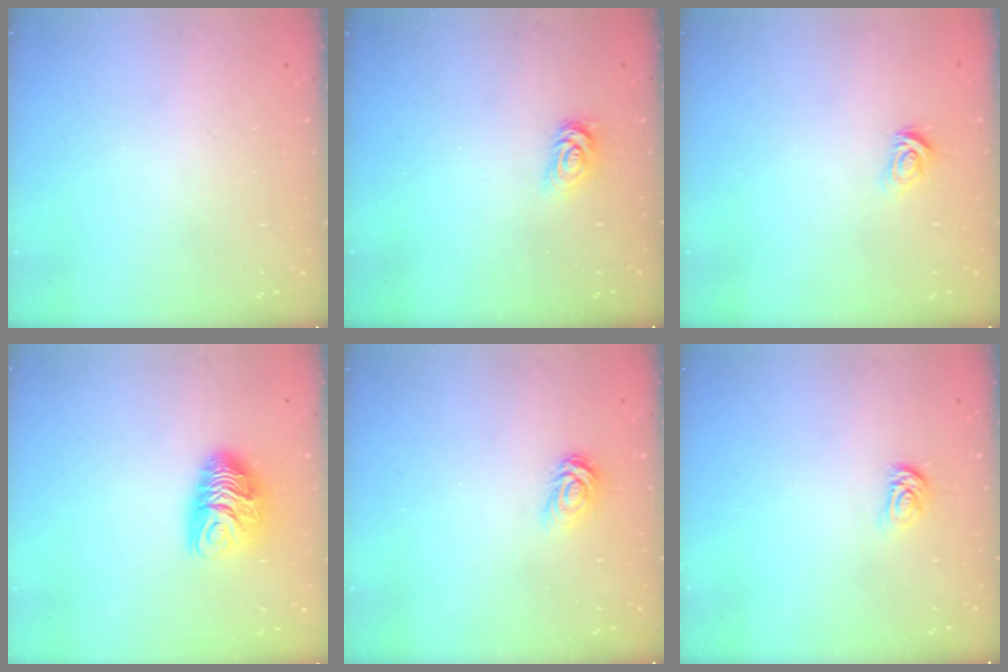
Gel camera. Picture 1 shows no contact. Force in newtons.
{"total": 2.7, "press": 2.7, "slide": 0.4}
{"total": 2.6, "press": 2.6, "slide": 0.3}
{"total": 9.4, "press": 9.4, "slide": 0.5}
{"total": 3.7, "press": 3.6, "slide": 0.4}
{"total": 3.2, "press": 3.2, "slide": 0.5}